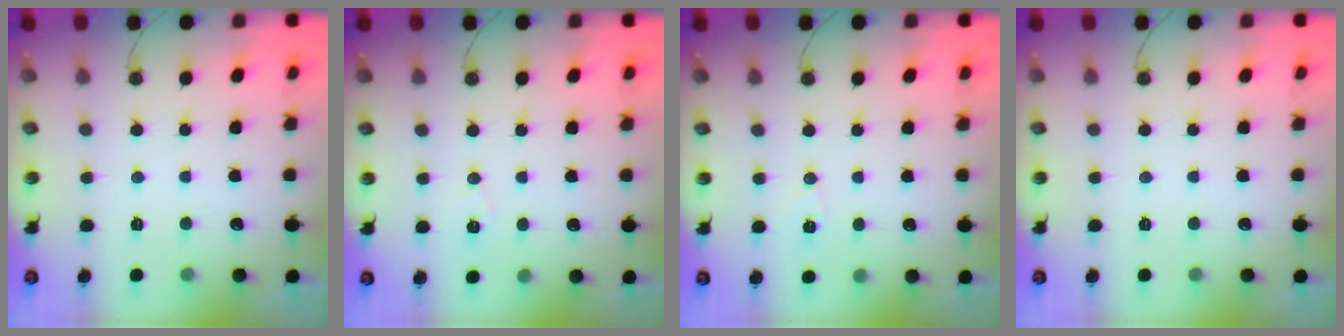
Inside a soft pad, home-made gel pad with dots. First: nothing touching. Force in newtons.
{"total": 5.1, "press": 2.6, "slide": 4.4}
{"total": 5.8, "press": 5.6, "slide": 1.5}
{"total": 0.0}